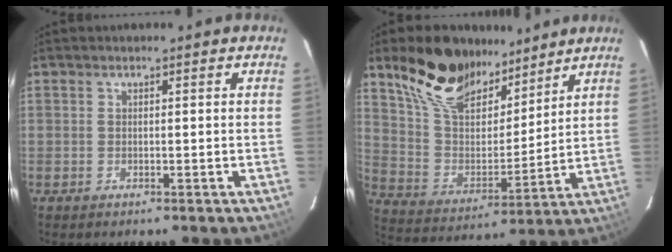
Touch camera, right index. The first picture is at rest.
{"total": 19.2, "force": [13.3, 9.6, 10.0], "torque": [-0.219, 0.036, 0.252]}